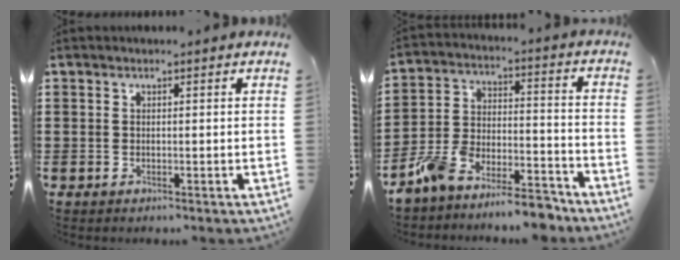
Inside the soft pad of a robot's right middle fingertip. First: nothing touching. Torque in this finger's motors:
{"motor_torque": [1.77, -0.37, 0.23, 0.16]}